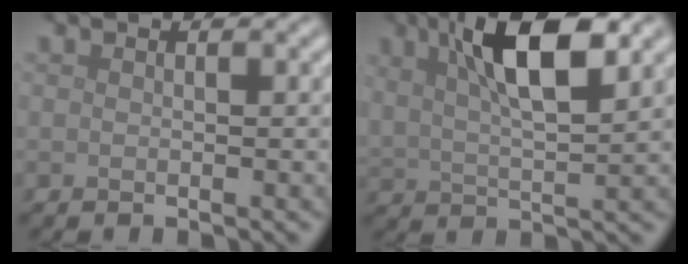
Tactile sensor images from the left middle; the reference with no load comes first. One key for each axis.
{"total": 8.4, "fx": 3.9, "fy": 2.5, "fz": 7.1, "tx": -0.126, "ty": 0.016, "tz": 0.066}